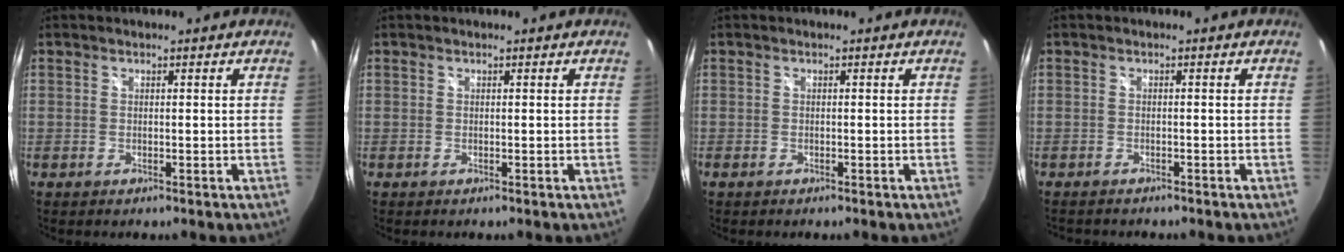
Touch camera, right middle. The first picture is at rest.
{"total": 0.0}
{"total": 0.6, "force": [-0.5, 0.3, 0.2], "torque": [-0.005, -0.004, -0.011]}
{"total": 2.1, "force": [-1.9, 0.3, 0.6], "torque": [-0.016, -0.010, -0.032]}